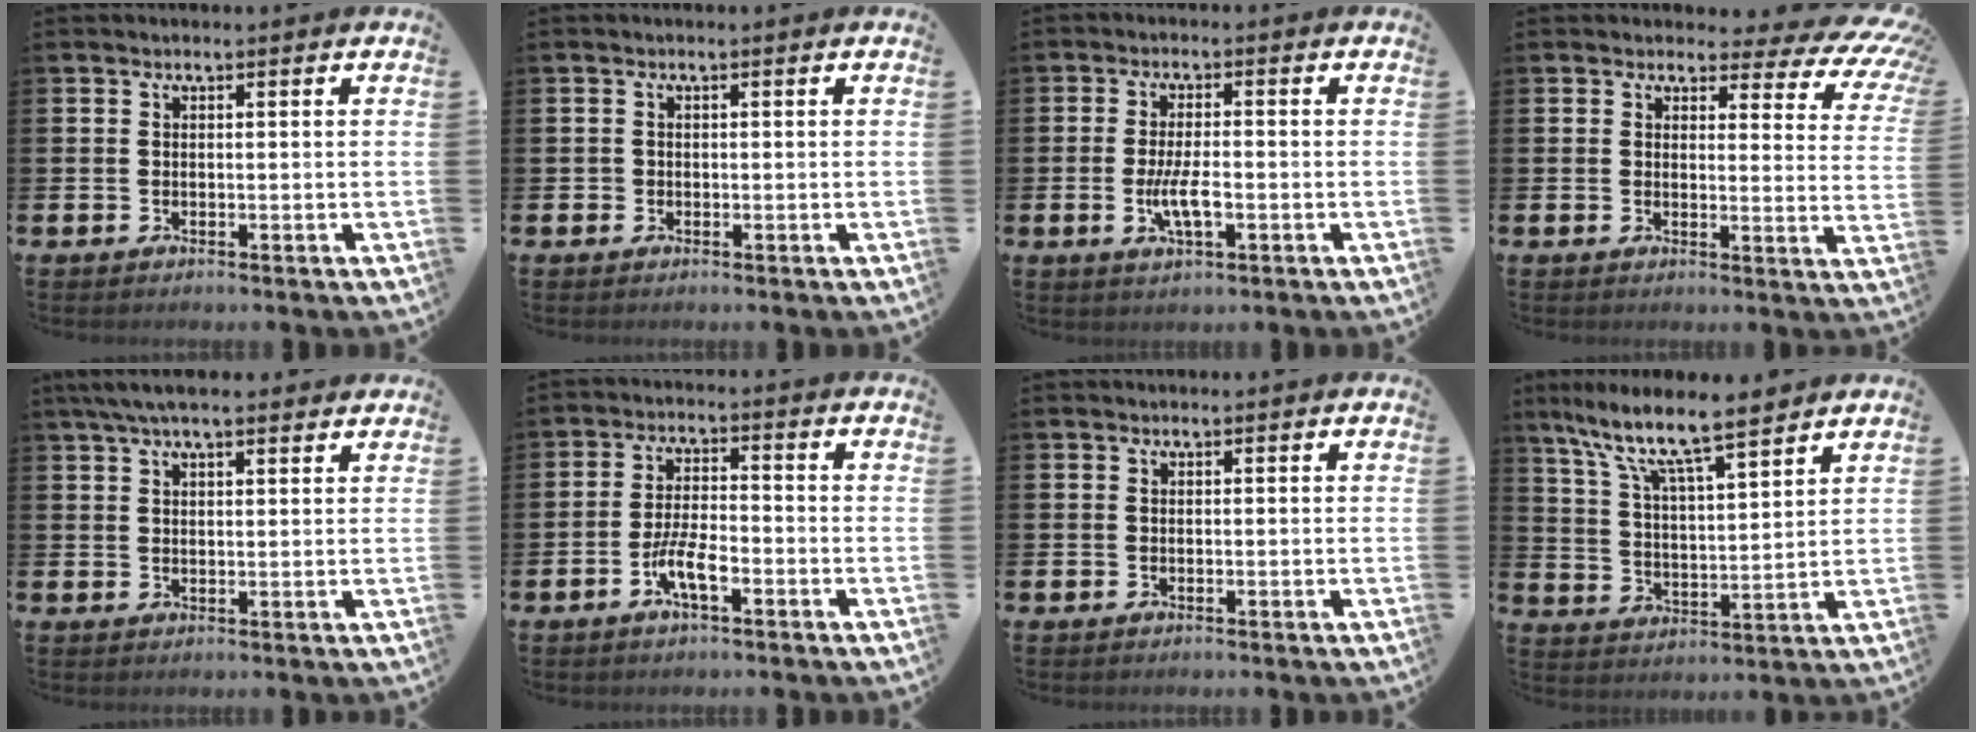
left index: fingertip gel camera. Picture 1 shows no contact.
{"total": 0.7, "force": [-0.2, 0.7, 0.0], "torque": [0.001, 0.004, -0.006]}
{"total": 4.5, "force": [-1.1, 1.6, 4.1], "torque": [-0.081, -0.002, -0.023]}
{"total": 3.6, "force": [2.7, 1.9, 1.5], "torque": [-0.019, -0.033, 0.036]}
{"total": 5.0, "force": [4.1, 1.2, 2.6], "torque": [-0.056, -0.004, 0.074]}
{"total": 4.9, "force": [-2.2, 1.6, 4.1], "torque": [-0.092, 0.004, -0.045]}
{"total": 0.0}
{"total": 9.3, "force": [8.1, 1.6, 4.2], "torque": [-0.109, -0.051, 0.138]}